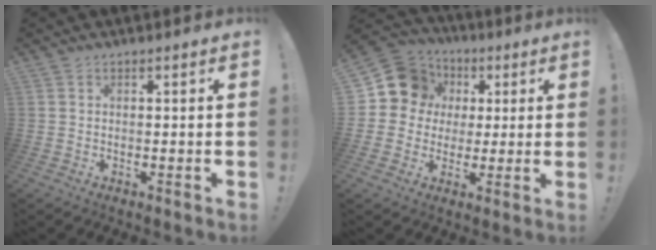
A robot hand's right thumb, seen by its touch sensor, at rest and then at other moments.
{"total": 12.9, "force": [3.4, 11.6, 4.6], "torque": [-0.065, -0.005, 0.076]}